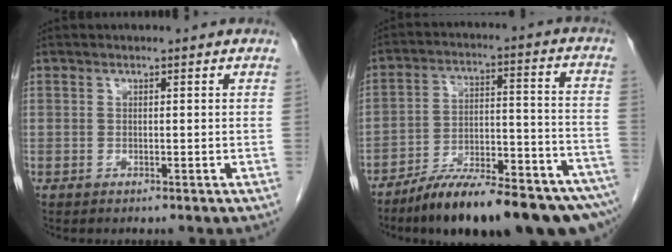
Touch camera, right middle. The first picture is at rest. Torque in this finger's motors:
{"motor_torque": [1.08, -1.06, 0.91, 0.19]}